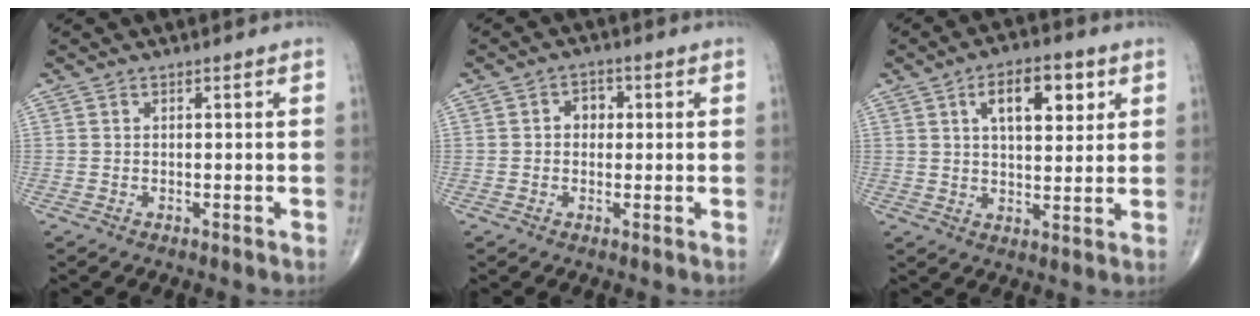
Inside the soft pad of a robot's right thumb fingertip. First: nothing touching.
{"total": 3.2, "force": [0.3, 2.6, 1.8], "torque": [-0.007, 0.010, -0.002]}
{"total": 10.5, "force": [4.1, 5.0, 8.2], "torque": [-0.099, -0.011, 0.062]}